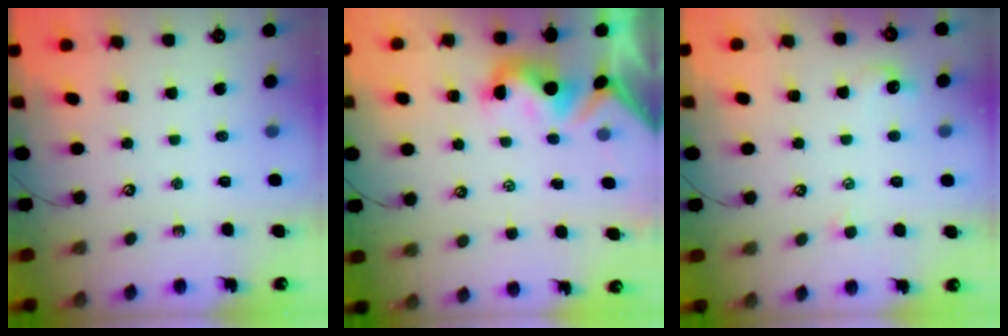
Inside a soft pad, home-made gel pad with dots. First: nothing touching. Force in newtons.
{"total": 2.2, "press": 2.2, "slide": 0.6}
{"total": 1.0, "press": 0.7, "slide": 0.7}